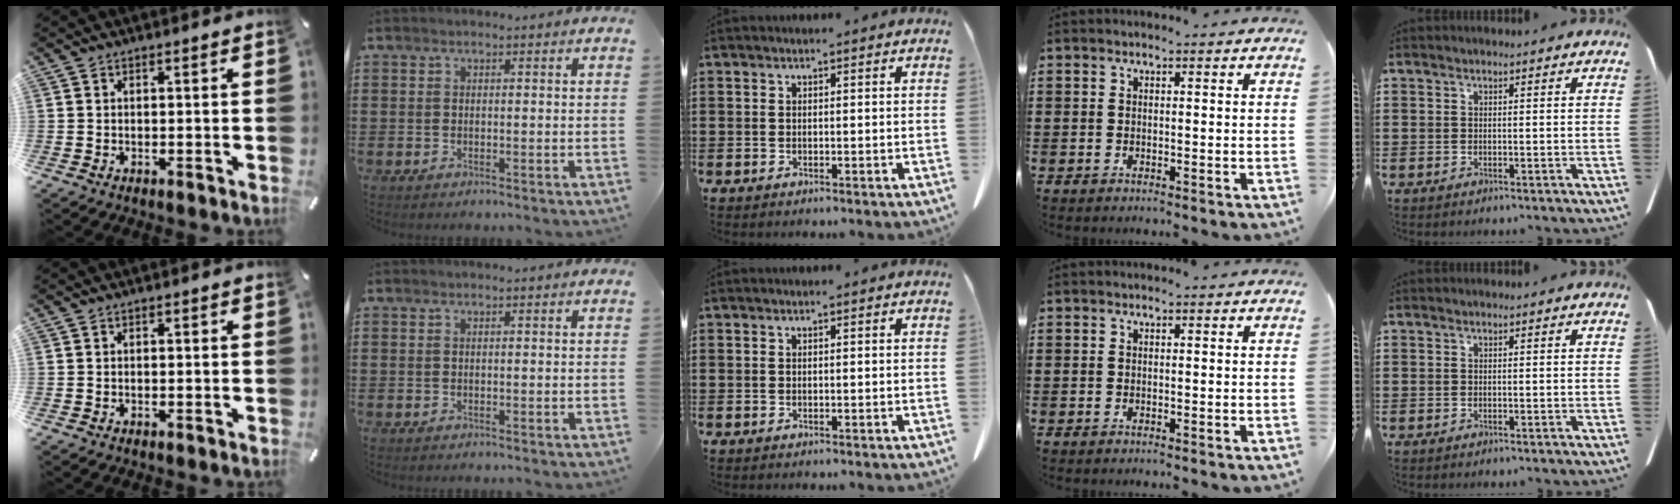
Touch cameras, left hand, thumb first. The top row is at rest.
{}